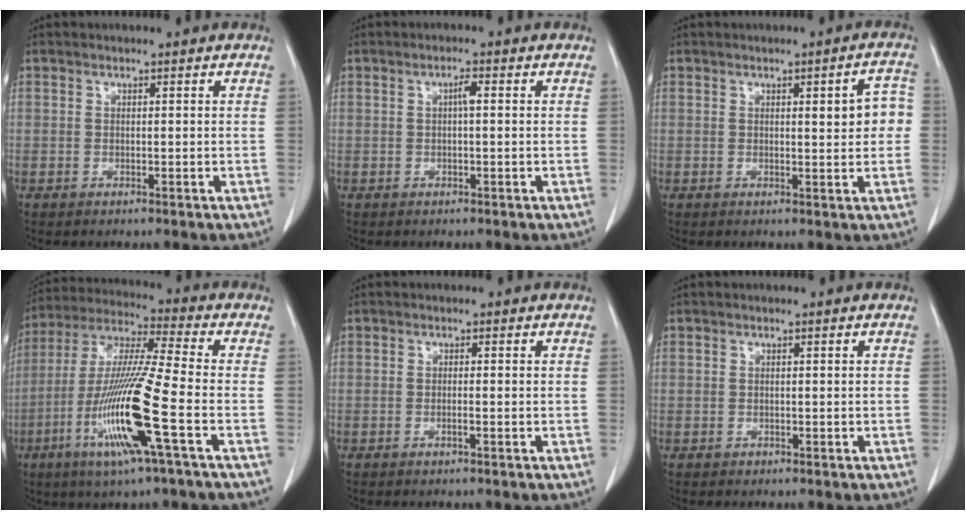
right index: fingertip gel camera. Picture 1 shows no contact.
{"total": 1.6, "force": [0.2, 0.2, 1.5], "torque": [-0.027, 0.004, 0.002]}
{"total": 4.8, "force": [0.6, 1.2, 4.6], "torque": [-0.053, 0.012, 0.005]}
{"total": 16.4, "force": [-5.7, -0.6, 15.4], "torque": [-0.317, -0.020, -0.115]}
{"total": 0.9, "force": [-0.4, -0.1, 0.8], "torque": [-0.014, 0.001, -0.007]}
{"total": 0.5, "force": [-0.2, 0.5, 0.0], "torque": [0.003, 0.005, -0.006]}